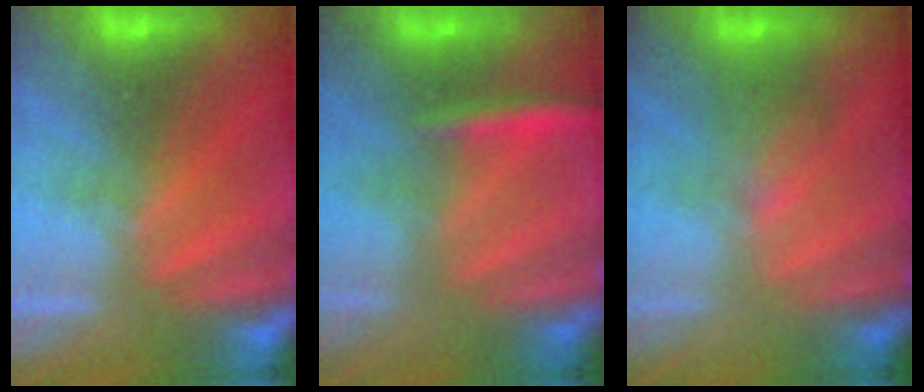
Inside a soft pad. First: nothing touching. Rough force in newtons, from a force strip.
{"total": 2.8}
{"total": 2.0}